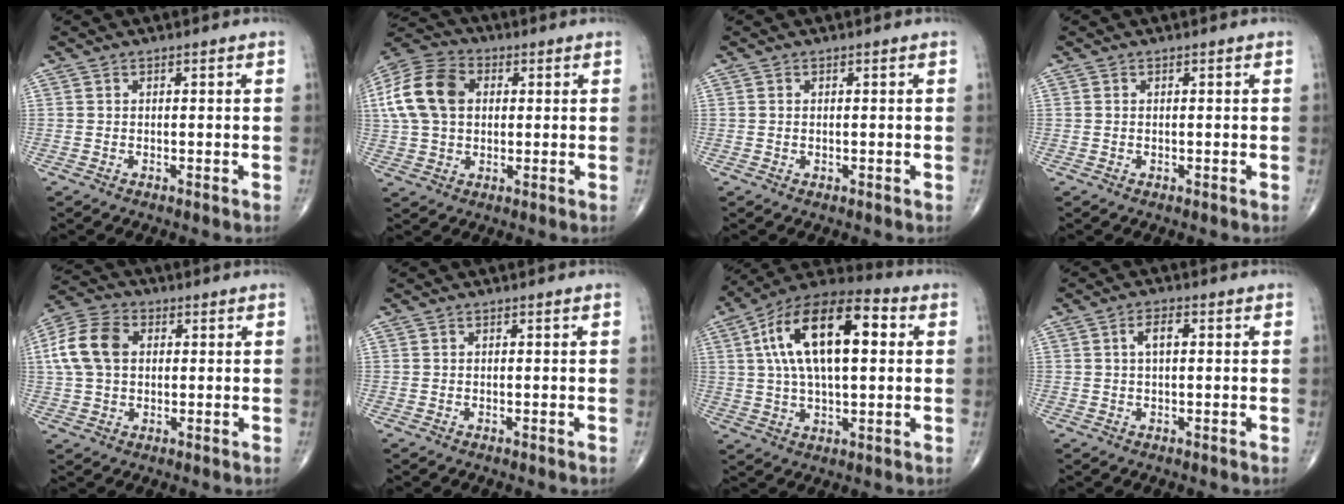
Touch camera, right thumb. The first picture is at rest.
{"total": 14.1, "force": [2.5, 9.9, 9.7], "torque": [-0.183, 0.019, 0.039]}
{"total": 0.5, "force": [0.0, 0.3, 0.4], "torque": [-0.012, -0.003, 0.002]}
{"total": 0.0}
{"total": 10.7, "force": [1.8, 7.6, 7.4], "torque": [-0.145, 0.019, 0.028]}
{"total": 0.0}
{"total": 20.8, "force": [4.5, 9.6, 17.9], "torque": [-0.305, 0.024, 0.065]}
{"total": 3.4, "force": [0.7, 1.5, 2.9], "torque": [-0.053, 0.007, 0.012]}